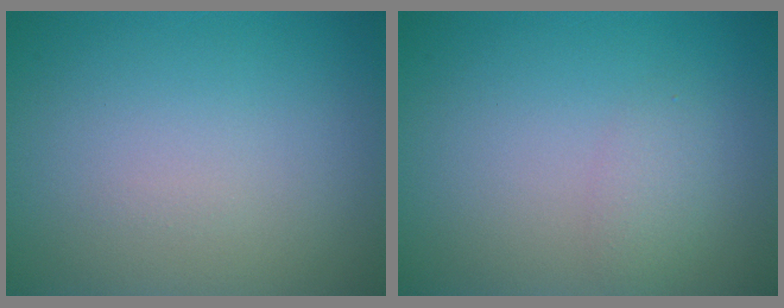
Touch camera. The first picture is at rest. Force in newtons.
{"total": 1.4, "press": 1.4, "slide": 0.0}